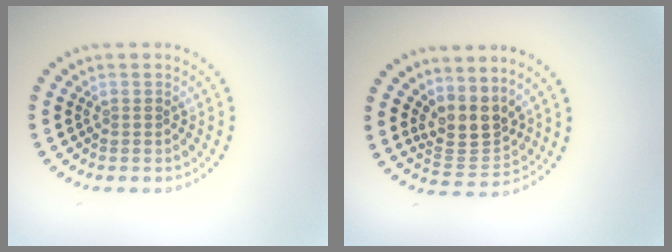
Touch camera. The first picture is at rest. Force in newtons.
{"total": 3.4, "press": 2.6, "slide": 2.1}